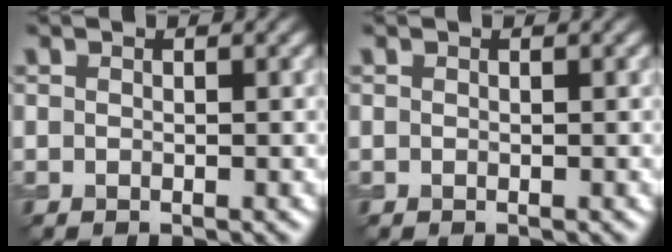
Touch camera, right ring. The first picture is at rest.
{"total": 0.0}